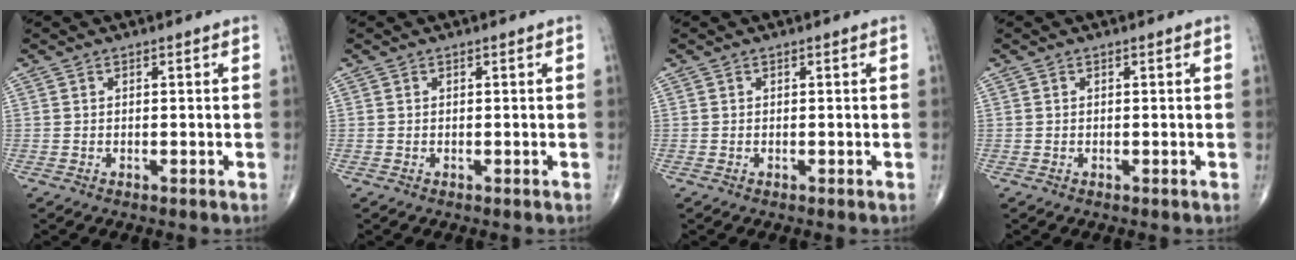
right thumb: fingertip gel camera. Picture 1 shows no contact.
{"total": 0.0}
{"total": 0.0}
{"total": 0.0}